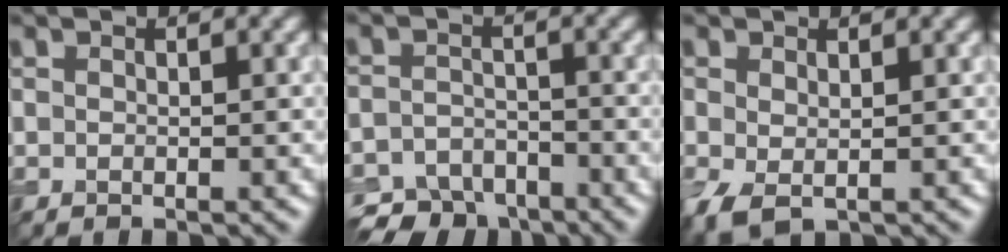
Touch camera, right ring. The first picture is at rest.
{"total": 5.5, "force": [-4.5, 2.6, 1.5], "torque": [-0.020, -0.010, -0.083]}
{"total": 2.5, "force": [-0.5, 1.5, 1.9], "torque": [-0.052, -0.009, -0.010]}